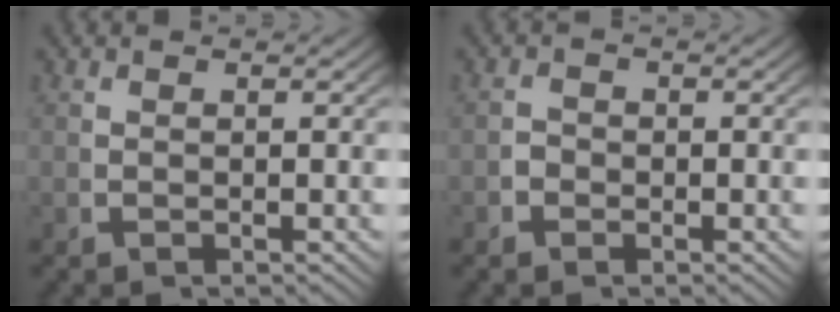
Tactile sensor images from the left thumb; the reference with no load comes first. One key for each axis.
{"total": 0.9, "fx": -0.6, "fy": 0.7, "fz": 0.1, "tx": -0.001, "ty": -0.005, "tz": -0.014}